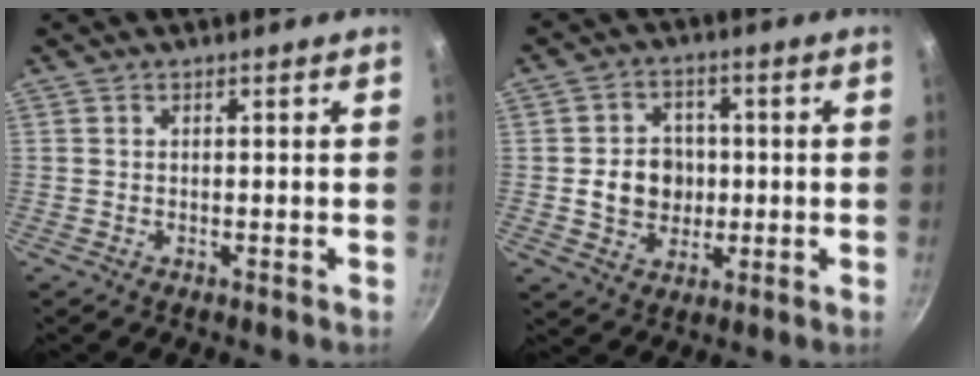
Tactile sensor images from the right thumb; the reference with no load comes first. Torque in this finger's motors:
{"motor_torque": [0.50, 1.80, 0.84, -0.48, 0.09]}